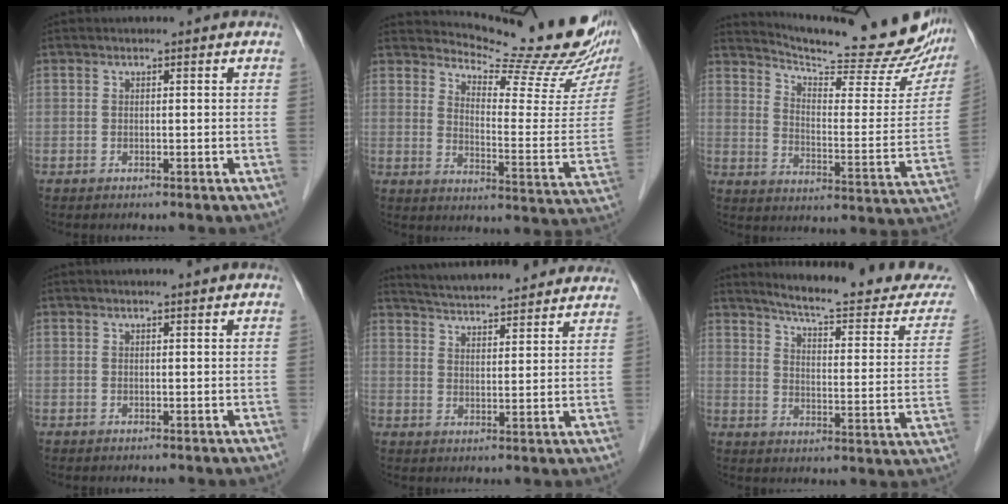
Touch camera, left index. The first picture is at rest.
{"total": 19.2, "force": [18.0, 0.7, 6.7], "torque": [-0.105, -0.109, 0.221]}
{"total": 23.6, "force": [21.8, 2.6, 8.5], "torque": [-0.124, -0.077, 0.279]}
{"total": 1.6, "force": [1.4, -0.1, 0.9], "torque": [-0.014, 0.011, 0.018]}
{"total": 20.3, "force": [18.9, 2.4, 6.9], "torque": [-0.110, 0.013, 0.250]}
{"total": 20.2, "force": [19.0, 1.1, 6.9], "torque": [-0.092, -0.086, 0.232]}